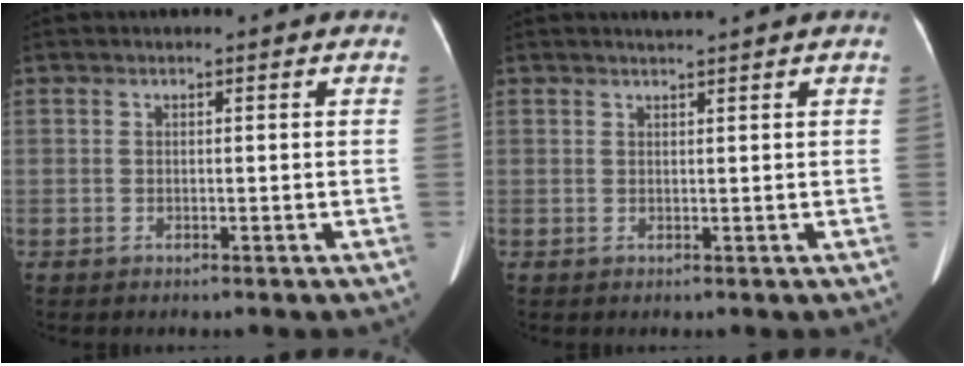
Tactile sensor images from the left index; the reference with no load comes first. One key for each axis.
{"total": 0.9, "fx": 0.8, "fy": -0.4, "fz": 0.1, "tx": -0.006, "ty": -0.004, "tz": 0.021}